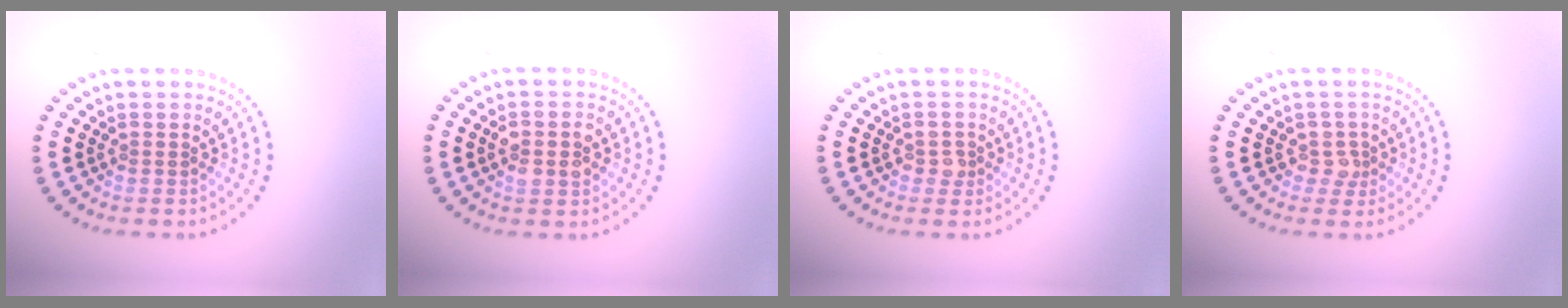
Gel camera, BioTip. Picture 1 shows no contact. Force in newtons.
{"total": 2.8, "press": 2.8, "slide": 0.3}
{"total": 1.2, "press": 1.1, "slide": 0.4}
{"total": 1.5, "press": 1.3, "slide": 0.8}